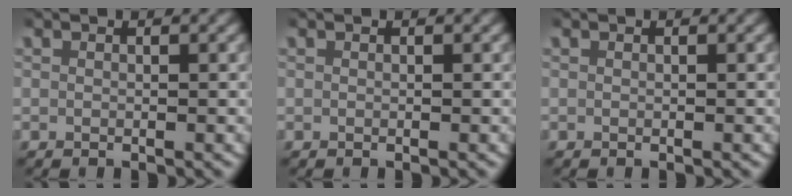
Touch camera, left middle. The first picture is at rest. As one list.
[{"total": 0.0}, {"total": 0.0}]